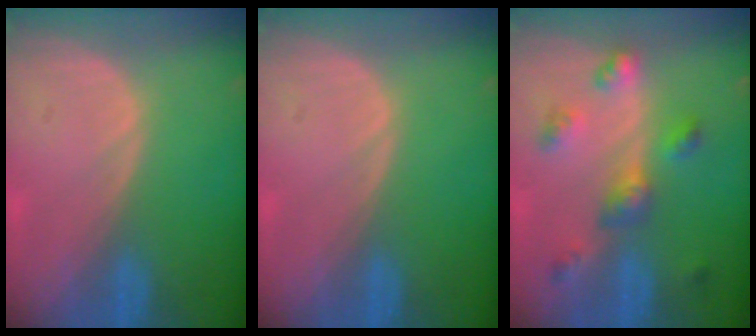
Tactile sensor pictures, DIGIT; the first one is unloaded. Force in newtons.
{"total": 0.0}
{"total": 5.8, "press": 5.7, "slide": 1.2}